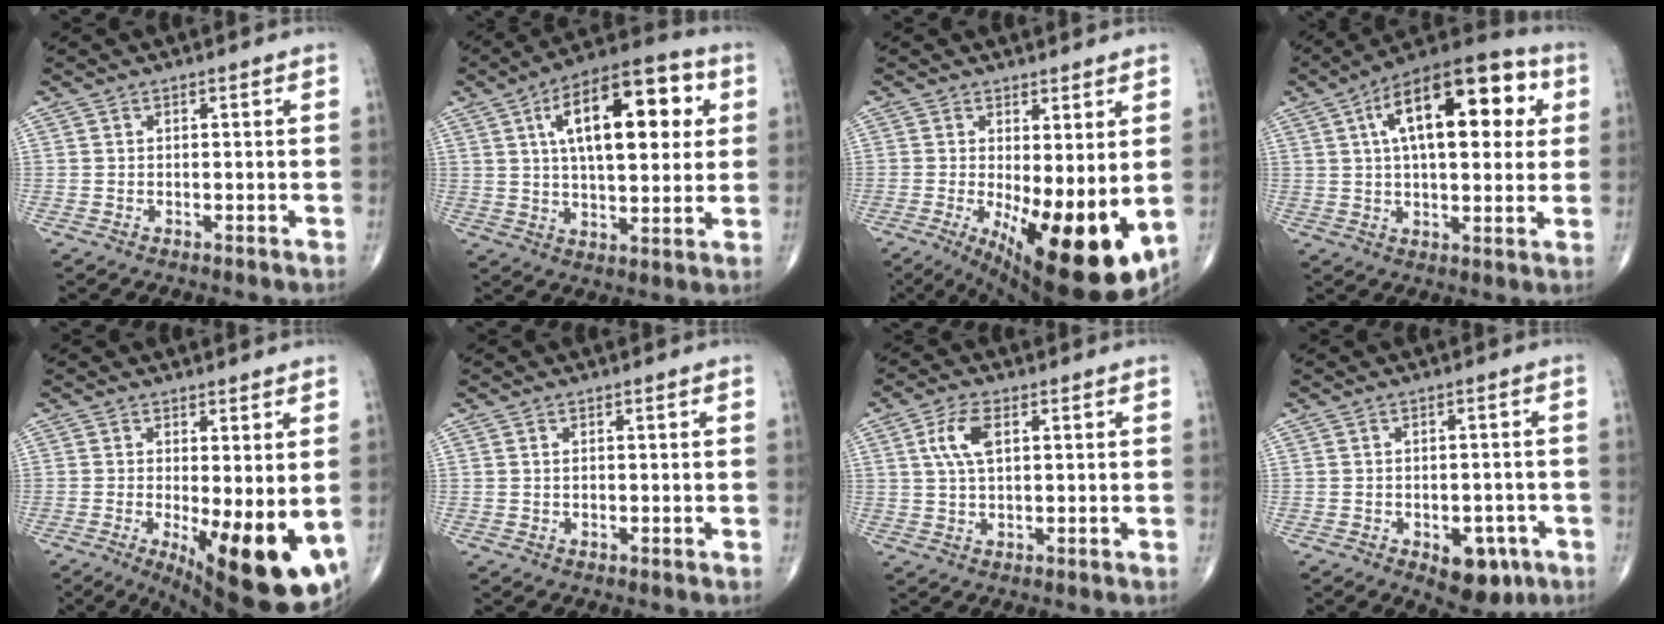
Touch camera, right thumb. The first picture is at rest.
{"total": 19.8, "force": [5.5, 8.8, 16.9], "torque": [-0.233, 0.008, 0.077]}
{"total": 16.9, "force": [-2.6, 5.9, 15.6], "torque": [-0.205, -0.033, -0.015]}
{"total": 21.6, "force": [6.1, 10.0, 18.1], "torque": [-0.252, 0.019, 0.083]}
{"total": 14.8, "force": [-3.2, 4.6, 13.8], "torque": [-0.169, -0.027, -0.026]}
{"total": 0.6, "force": [0.1, 0.4, 0.5], "torque": [-0.007, 0.000, 0.002]}
{"total": 5.7, "force": [1.7, 2.6, 4.8], "torque": [-0.106, 0.004, 0.034]}
{"total": 7.7, "force": [-3.4, 4.4, 5.3], "torque": [-0.042, 0.013, -0.034]}